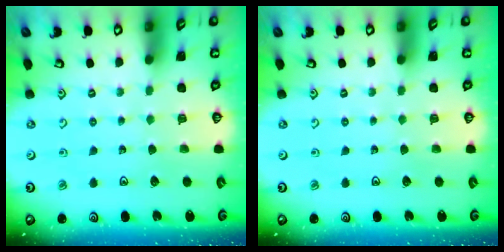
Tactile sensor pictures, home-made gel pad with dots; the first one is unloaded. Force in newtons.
{"total": 0.0}